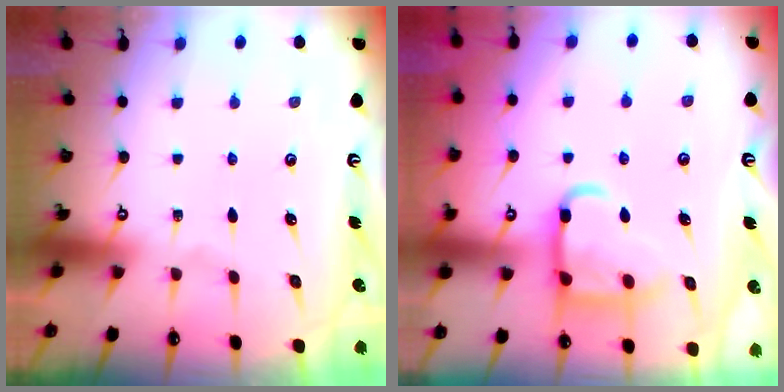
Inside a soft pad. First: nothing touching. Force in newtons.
{"total": 12.7, "press": 12.6, "slide": 1.4}